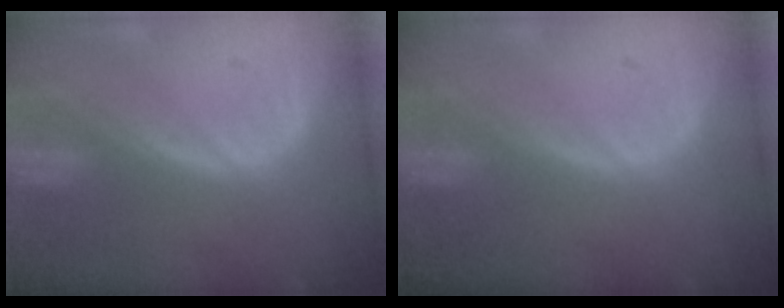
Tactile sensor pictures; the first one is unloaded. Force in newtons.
{"total": 0.0}